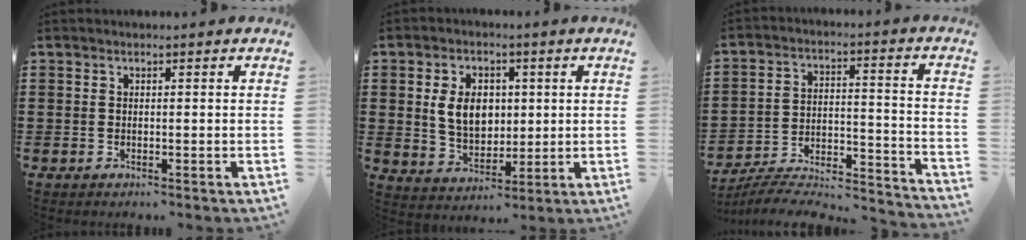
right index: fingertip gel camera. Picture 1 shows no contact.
{"total": 7.2, "force": [1.1, 5.2, 4.9], "torque": [-0.098, 0.008, 0.014]}
{"total": 5.1, "force": [-4.6, 1.3, 1.6], "torque": [-0.032, -0.007, -0.096]}